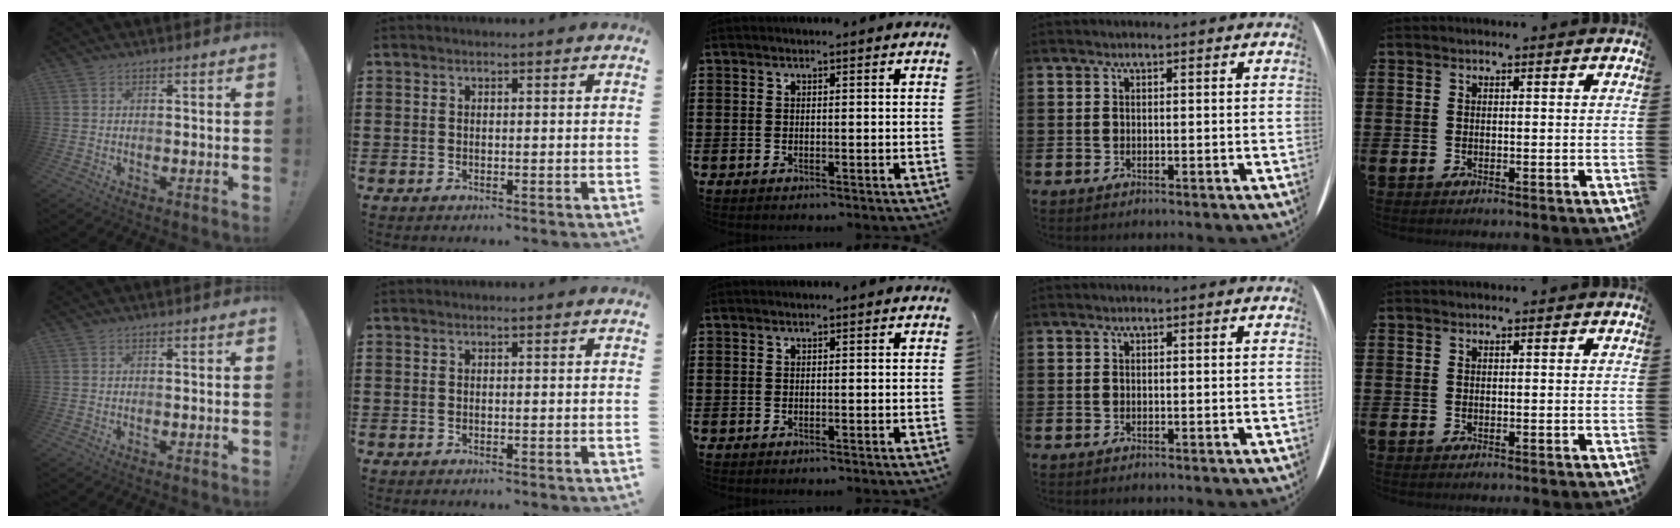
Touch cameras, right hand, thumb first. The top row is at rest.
{}